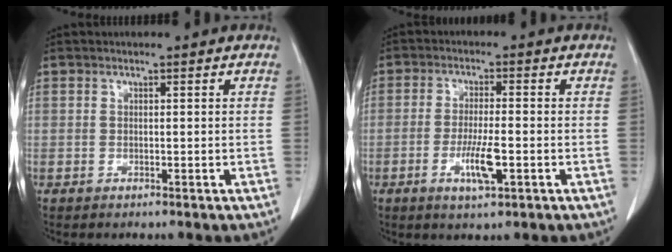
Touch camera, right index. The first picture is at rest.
{"total": 5.6, "force": [-1.9, 0.8, 5.2], "torque": [-0.097, -0.006, -0.031]}